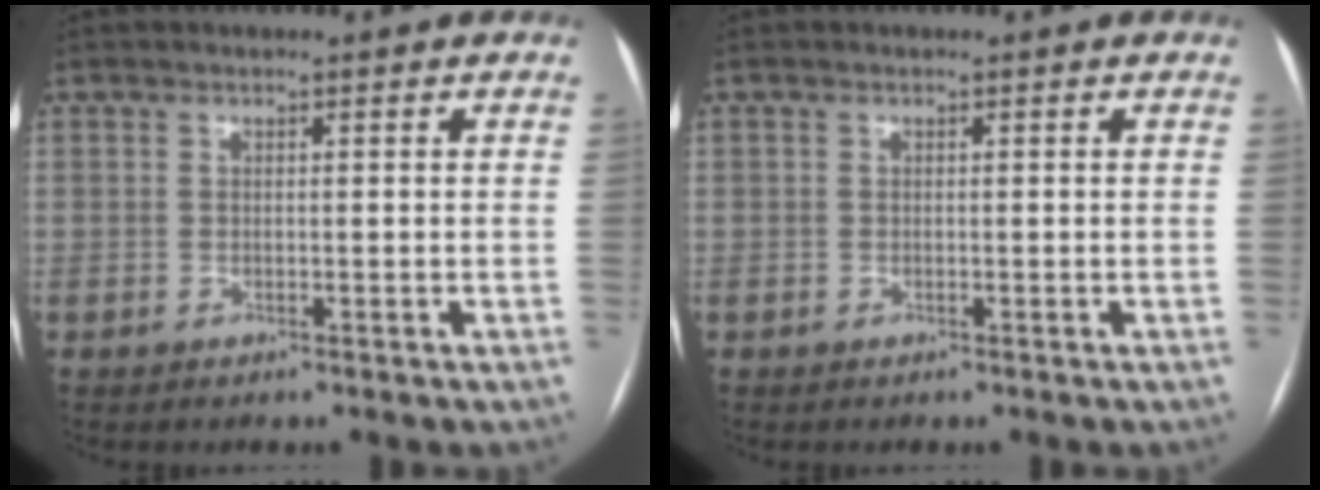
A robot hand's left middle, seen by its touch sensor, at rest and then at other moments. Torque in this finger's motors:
{"motor_torque": [-0.06, 0.16, -0.04, -0.06]}